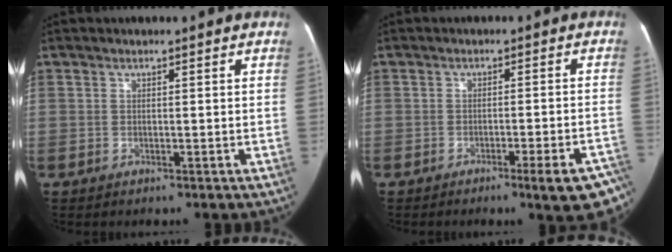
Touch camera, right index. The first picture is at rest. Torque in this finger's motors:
{"motor_torque": [0.12, -0.15, 0.12, 0.04]}